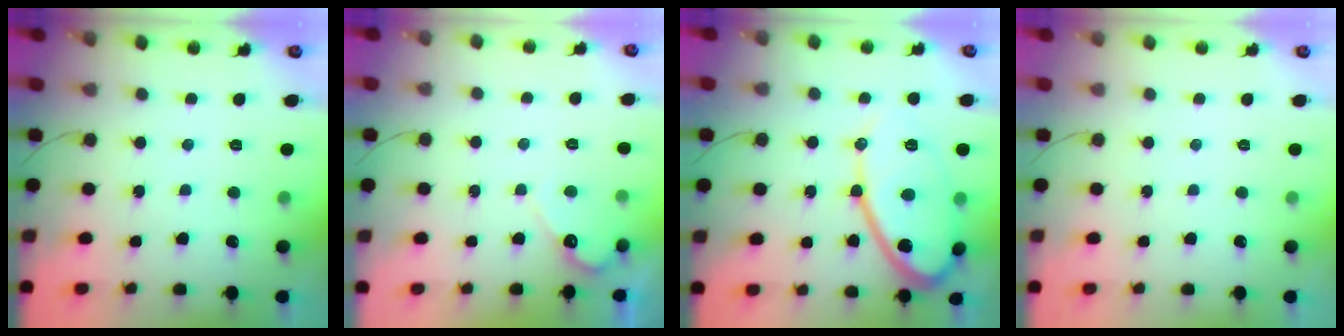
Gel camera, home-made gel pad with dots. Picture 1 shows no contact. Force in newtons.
{"total": 4.7, "press": 4.7, "slide": 0.4}
{"total": 15.5, "press": 15.4, "slide": 1.0}
{"total": 0.0}